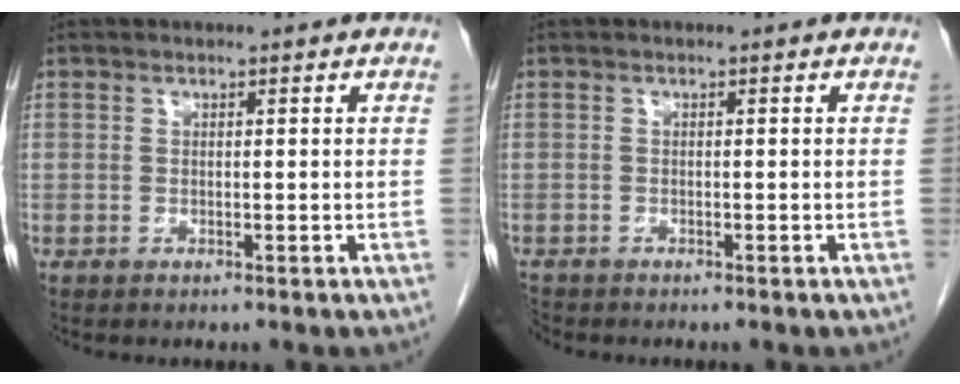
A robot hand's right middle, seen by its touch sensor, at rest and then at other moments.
{"total": 1.2, "force": [-1.2, 0.4, 0.1], "torque": [-0.006, -0.004, -0.021]}